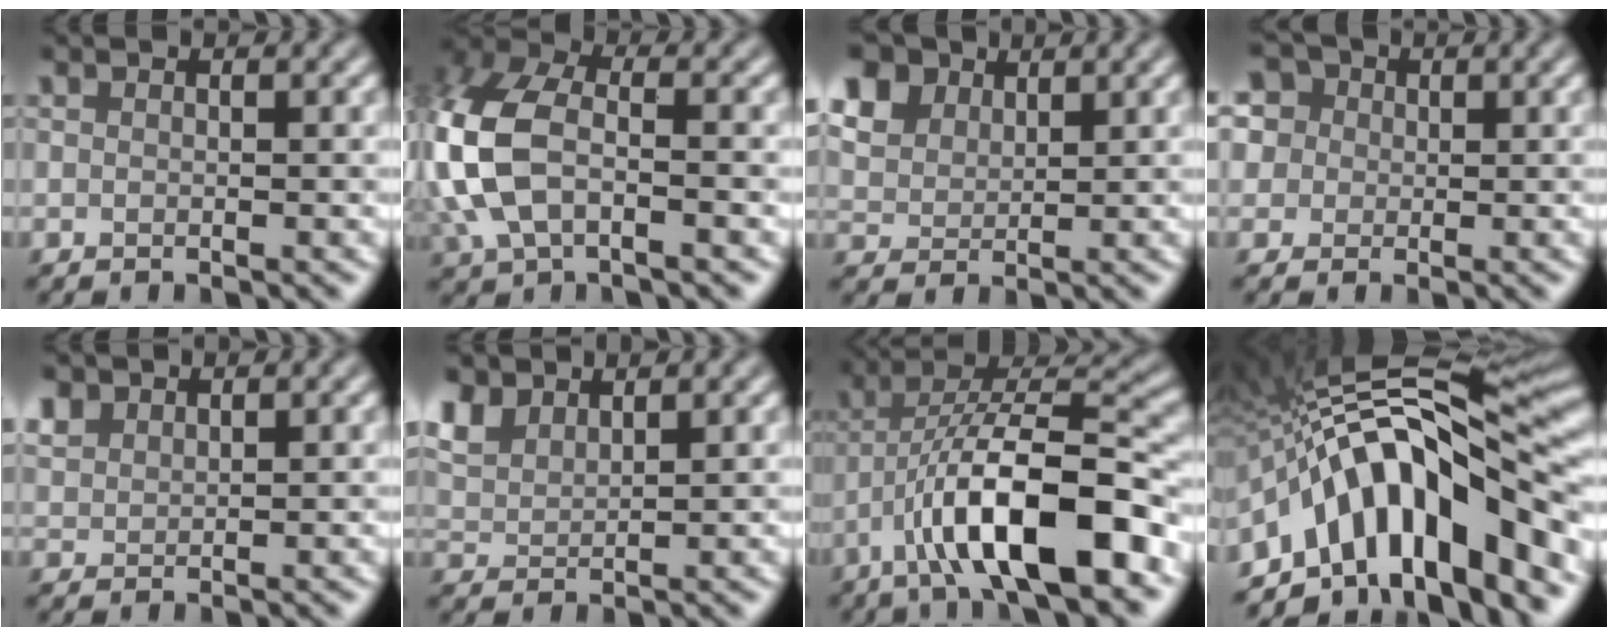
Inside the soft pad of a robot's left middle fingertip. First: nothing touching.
{"total": 9.3, "force": [-0.8, 5.5, 7.4], "torque": [-0.200, 0.007, -0.026]}
{"total": 9.5, "force": [5.8, 6.2, 4.3], "torque": [-0.130, 0.027, 0.096]}
{"total": 8.8, "force": [4.1, 6.6, 4.2], "torque": [-0.072, 0.037, 0.029]}
{"total": 2.0, "force": [1.7, 1.0, 0.4], "torque": [-0.015, 0.006, 0.038]}
{"total": 4.1, "force": [3.1, 2.0, 1.8], "torque": [-0.051, 0.010, 0.063]}
{"total": 11.4, "force": [-5.4, 2.9, 9.6], "torque": [-0.152, 0.020, -0.094]}
{"total": 15.0, "force": [-5.7, 6.0, 12.5], "torque": [-0.174, 0.032, -0.106]}